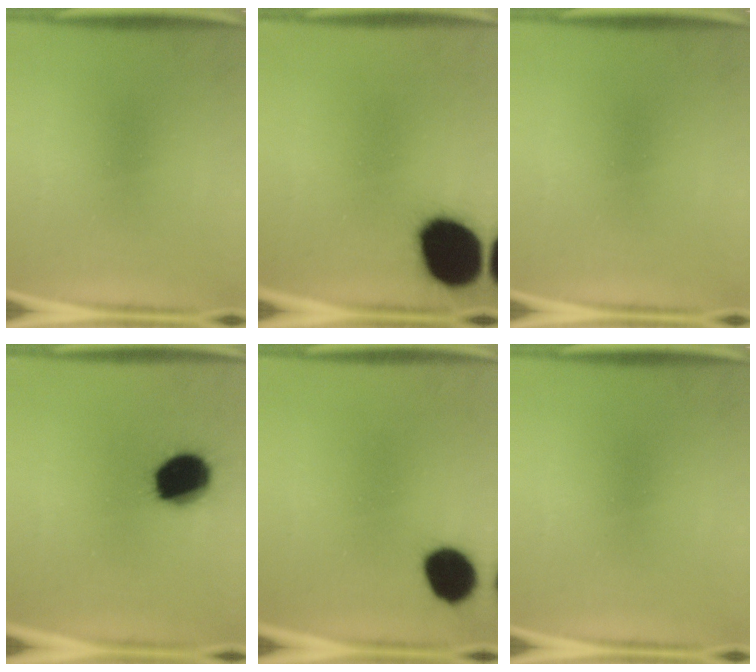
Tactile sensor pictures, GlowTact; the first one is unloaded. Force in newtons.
{"total": 19.9}
{"total": 0.0}
{"total": 15.8}
{"total": 11.1}
{"total": 0.0}